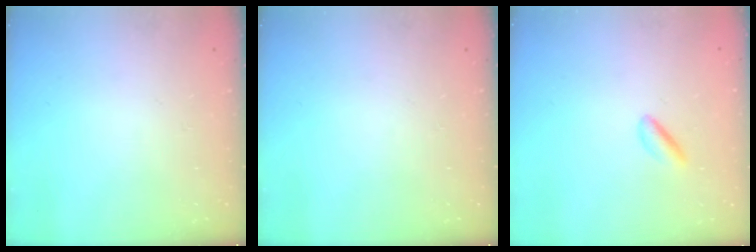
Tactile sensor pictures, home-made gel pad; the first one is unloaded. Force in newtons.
{"total": 0.0}
{"total": 2.0, "press": 1.7, "slide": 1.0}